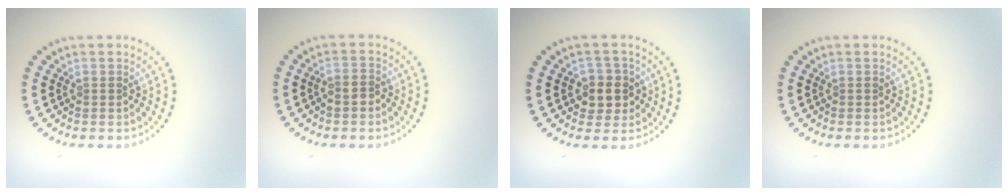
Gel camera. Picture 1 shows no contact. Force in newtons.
{"total": 1.2, "press": 0.9, "slide": 0.7}
{"total": 2.8, "press": 2.6, "slide": 0.9}
{"total": 0.0}